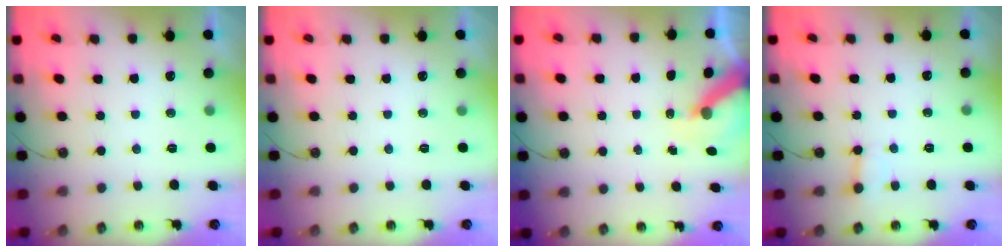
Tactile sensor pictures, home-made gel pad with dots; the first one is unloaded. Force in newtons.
{"total": 0.0}
{"total": 5.7, "press": 5.7, "slide": 0.7}
{"total": 2.4, "press": 2.4, "slide": 0.1}